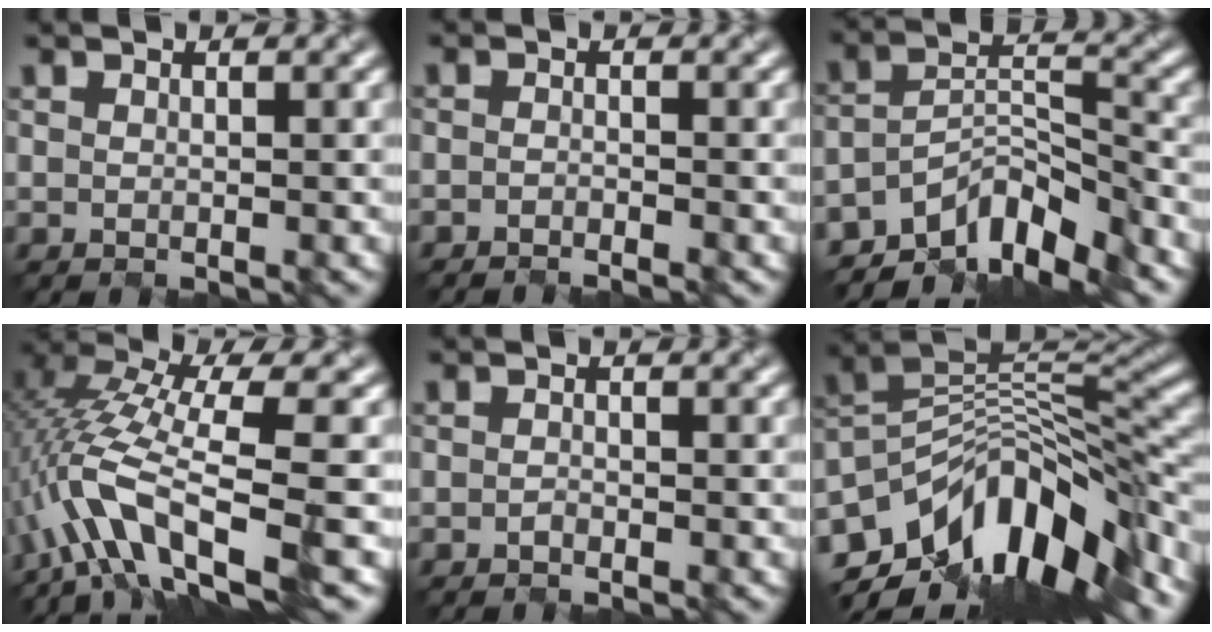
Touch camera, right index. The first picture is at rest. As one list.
[{"total": 1.3, "force": [-1.3, -0.1, 0.0], "torque": [0.003, -0.005, -0.026]}, {"total": 6.8, "force": [-5.8, 2.2, 2.8], "torque": [-0.029, -0.002, -0.107]}, {"total": 9.5, "force": [-3.2, 2.6, 8.6], "torque": [-0.164, 0.011, -0.066]}, {"total": 0.8, "force": [-0.8, 0.0, -0.1], "torque": [-0.003, -0.003, -0.014]}, {"total": 11.8, "force": [-6.6, 5.8, 8.0], "torque": [-0.135, 0.008, -0.121]}]